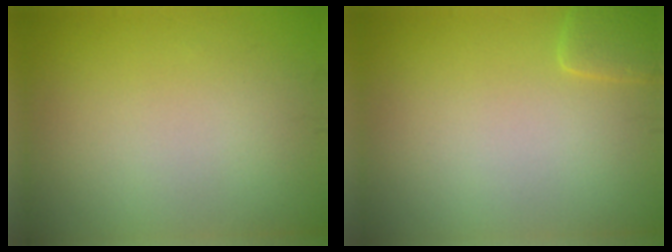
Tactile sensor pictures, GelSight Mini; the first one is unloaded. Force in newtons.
{"total": 1.6, "press": 1.6, "slide": 0.2}